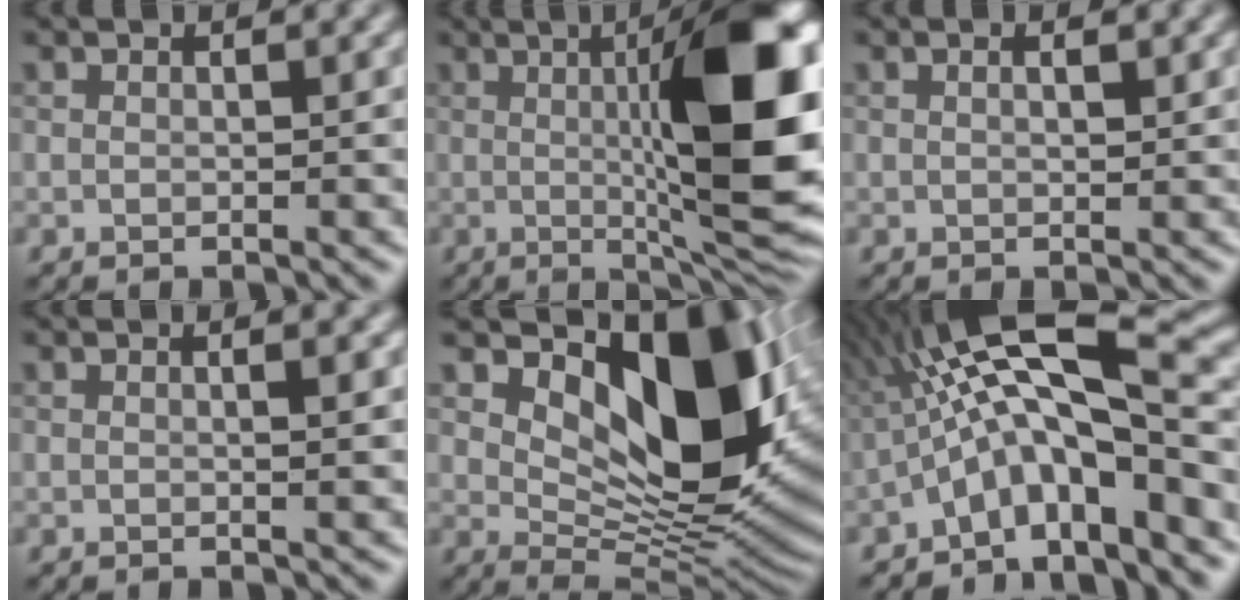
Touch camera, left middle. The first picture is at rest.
{"total": 13.8, "force": [0.3, 2.9, 13.5], "torque": [-0.168, 0.013, 0.014]}
{"total": 1.1, "force": [0.6, 0.3, 0.9], "torque": [-0.004, 0.002, 0.005]}
{"total": 1.6, "force": [0.0, 0.4, 1.6], "torque": [-0.018, 0.009, -0.002]}
{"total": 11.5, "force": [3.8, 6.0, 9.1], "torque": [-0.132, -0.011, 0.088]}
{"total": 10.3, "force": [-2.1, 2.6, 9.7], "torque": [-0.164, 0.036, -0.036]}